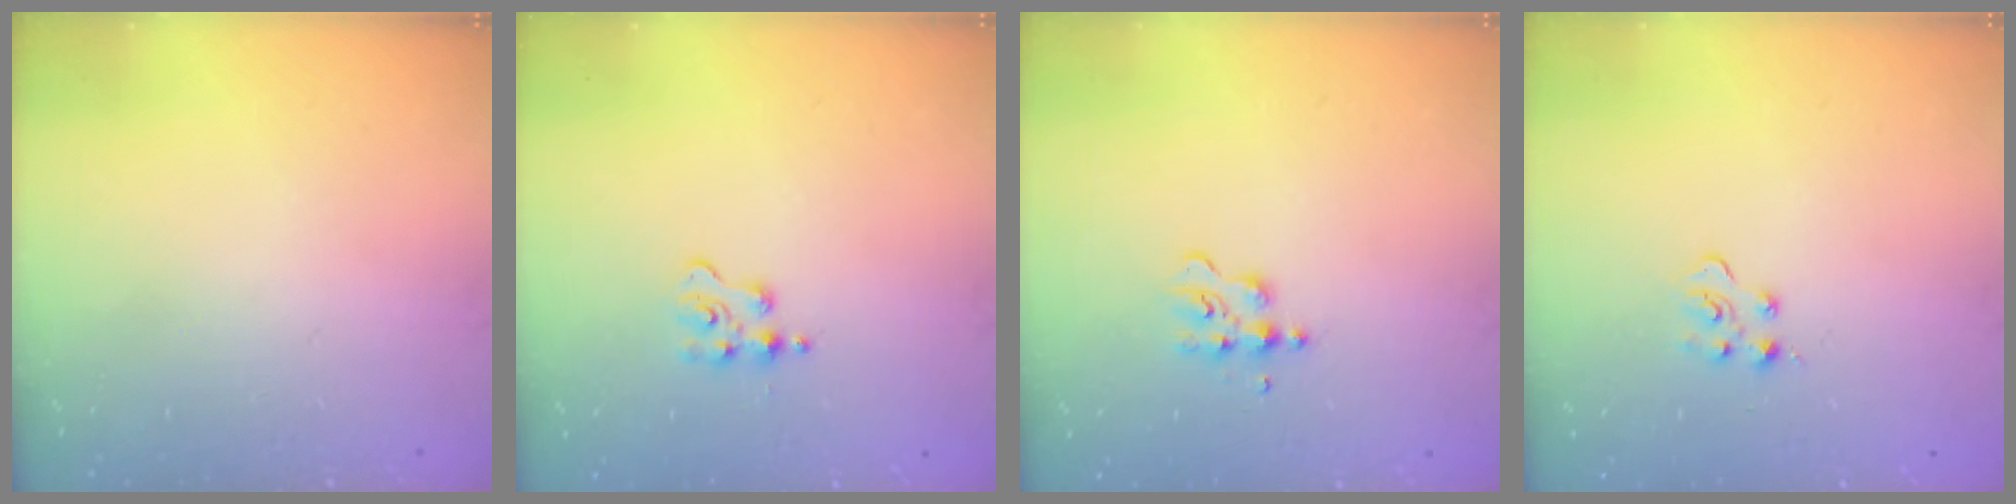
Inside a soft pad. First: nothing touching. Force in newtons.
{"total": 2.2, "press": 2.2, "slide": 0.4}
{"total": 4.1, "press": 4.0, "slide": 0.4}
{"total": 2.9, "press": 2.8, "slide": 0.4}